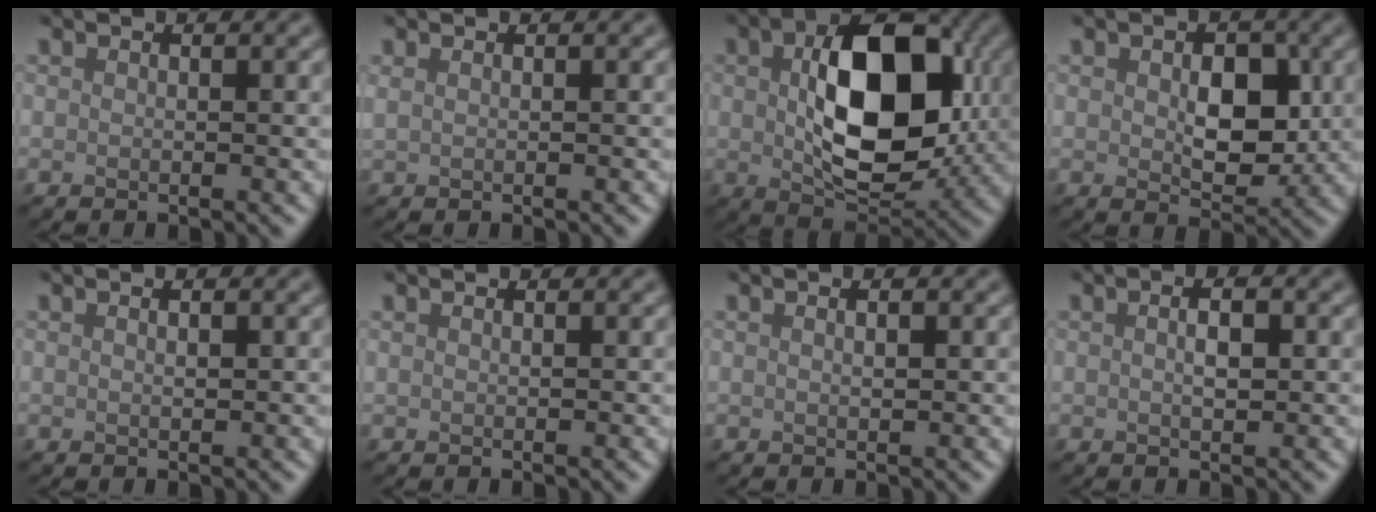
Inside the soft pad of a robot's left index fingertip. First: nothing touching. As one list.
[{"total": 0.7, "force": [0.4, 0.3, 0.5], "torque": [-0.009, 0.001, 0.003]}, {"total": 11.5, "force": [0.9, 6.8, 9.1], "torque": [-0.157, -0.004, 0.025]}, {"total": 4.6, "force": [0.1, 2.9, 3.6], "torque": [-0.059, -0.008, 0.007]}, {"total": 0.5, "force": [0.1, 0.1, 0.5], "torque": [-0.012, -0.001, 0.001]}, {"total": 0.0}, {"total": 0.8, "force": [0.1, 0.2, 0.8], "torque": [-0.013, -0.002, 0.002]}, {"total": 1.8, "force": [0.1, 0.5, 1.7], "torque": [-0.028, -0.004, 0.001]}]